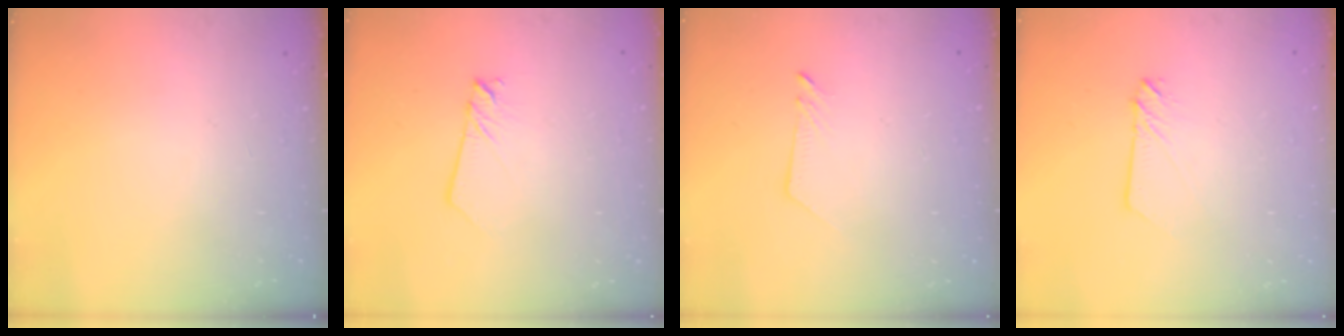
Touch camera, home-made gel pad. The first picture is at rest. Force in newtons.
{"total": 2.5, "press": 2.5, "slide": 0.1}
{"total": 2.6, "press": 2.6, "slide": 0.3}
{"total": 2.4, "press": 2.4, "slide": 0.2}